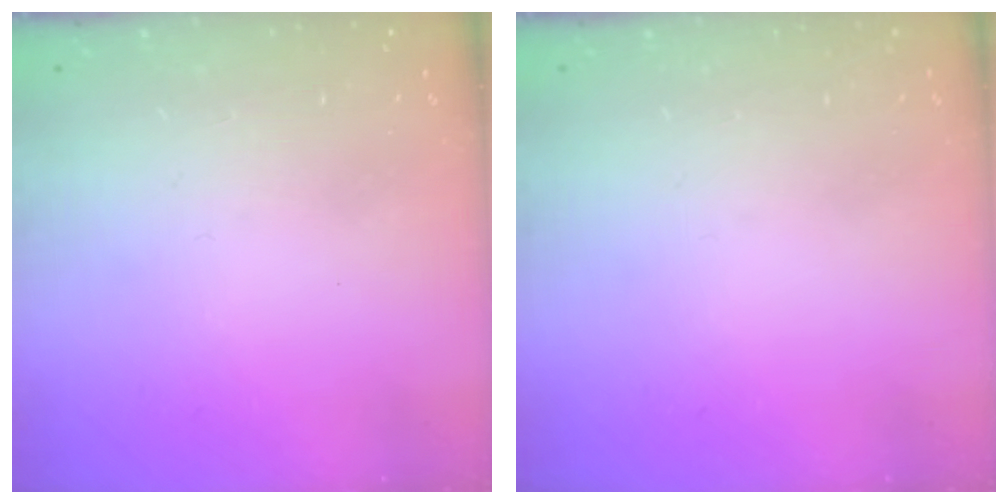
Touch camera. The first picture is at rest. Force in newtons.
{"total": 0.0}